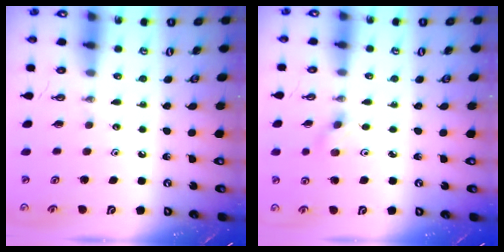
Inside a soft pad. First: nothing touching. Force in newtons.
{"total": 2.7, "press": 2.3, "slide": 1.4}